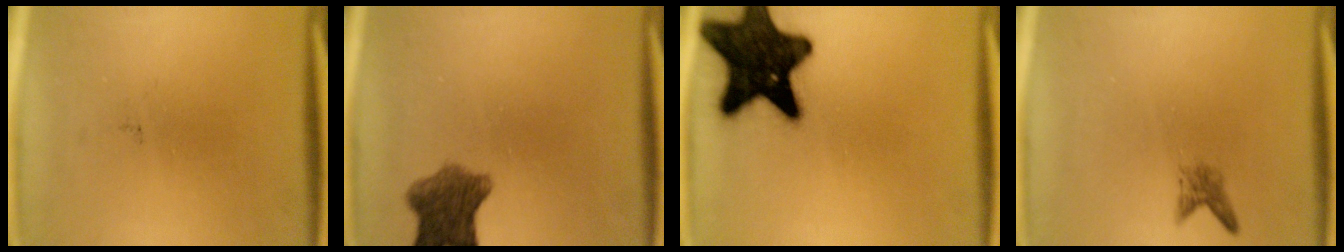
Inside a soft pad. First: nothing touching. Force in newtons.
{"total": 7.2}
{"total": 19.1}
{"total": 1.6}